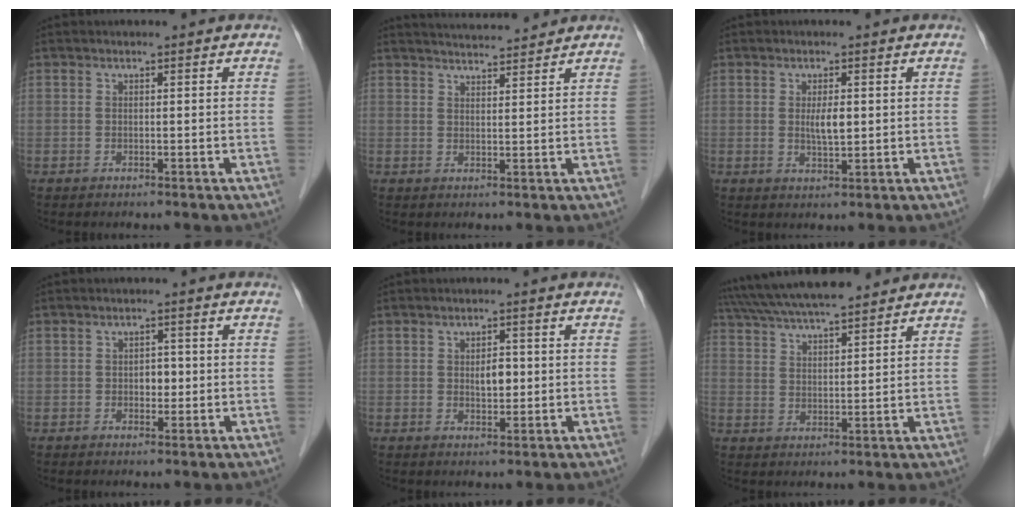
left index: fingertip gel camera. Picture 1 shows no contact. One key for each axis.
{"total": 6.5, "fx": 6.3, "fy": 0.3, "fz": 1.4, "tx": -0.029, "ty": 0.020, "tz": 0.093}
{"total": 2.9, "fx": 0.4, "fy": 0.8, "fz": 2.8, "tx": -0.051, "ty": -0.003, "tz": 0.008}
{"total": 1.9, "fx": -0.2, "fy": 1.3, "fz": 1.4, "tx": -0.018, "ty": 0.004, "tz": -0.002}
{"total": 2.6, "fx": 0.2, "fy": 1.4, "fz": 2.2, "tx": -0.036, "ty": 0.001, "tz": 0.005}
{"total": 14.2, "fx": 12.5, "fy": 1.9, "fz": 6.3, "tx": -0.118, "ty": 0.038, "tz": 0.210}